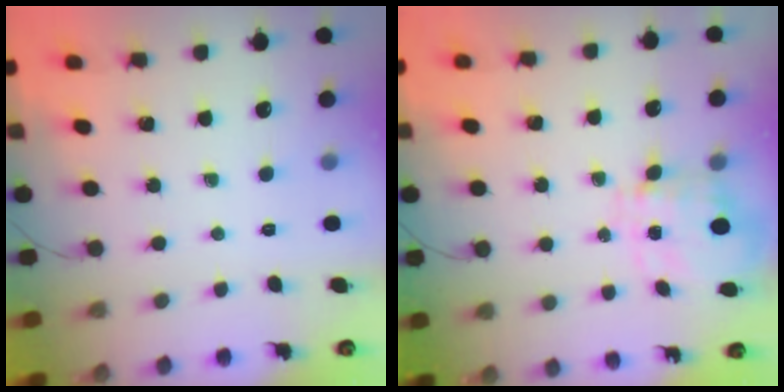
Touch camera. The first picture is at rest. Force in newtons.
{"total": 3.4, "press": 3.2, "slide": 1.1}